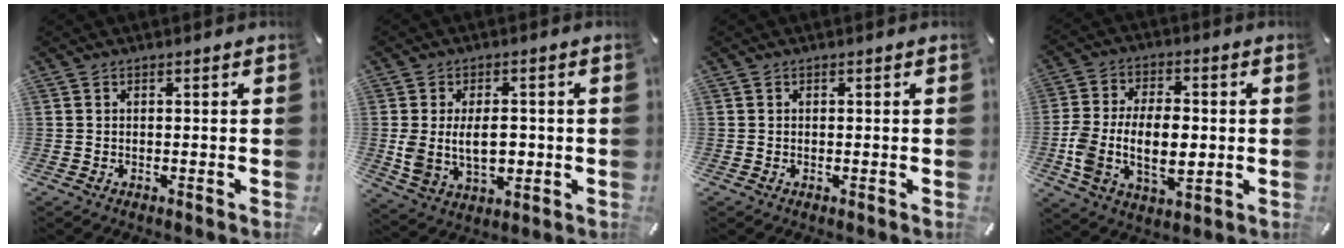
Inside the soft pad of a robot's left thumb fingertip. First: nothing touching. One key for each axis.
{"total": 10.2, "fx": 0.0, "fy": 6.8, "fz": 7.7, "tx": -0.139, "ty": -0.002, "tz": 0.000}
{"total": 0.0}
{"total": 13.7, "fx": -1.6, "fy": 8.8, "fz": 10.4, "tx": -0.208, "ty": 0.003, "tz": -0.026}